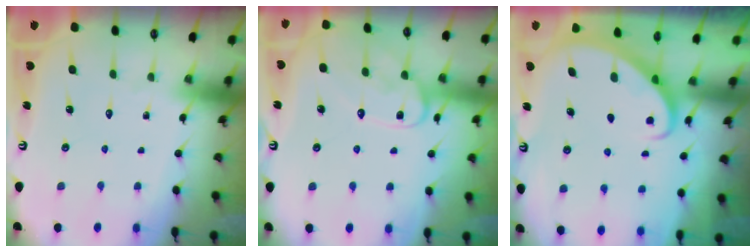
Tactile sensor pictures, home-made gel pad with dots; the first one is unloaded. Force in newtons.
{"total": 11.8, "press": 11.8, "slide": 1.0}
{"total": 2.9, "press": 2.9, "slide": 0.2}